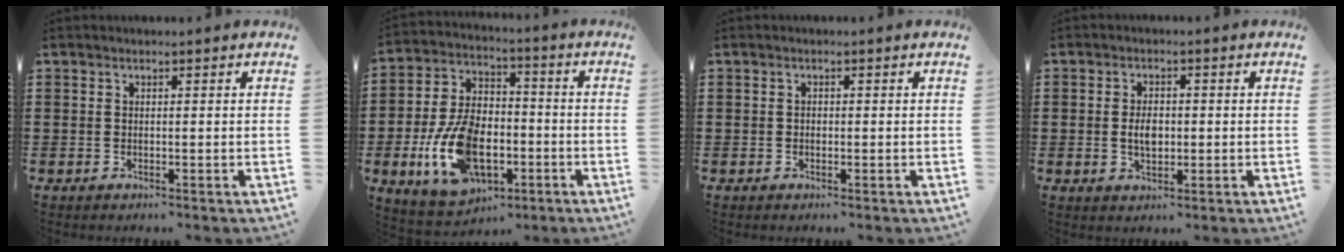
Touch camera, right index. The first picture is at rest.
{"total": 13.2, "force": [-3.9, 8.3, 9.5], "torque": [-0.217, 0.008, -0.068]}
{"total": 0.5, "force": [-0.2, 0.4, 0.3], "torque": [-0.009, 0.001, -0.003]}
{"total": 3.6, "force": [-0.2, 2.0, 3.0], "torque": [-0.049, 0.002, -0.005]}